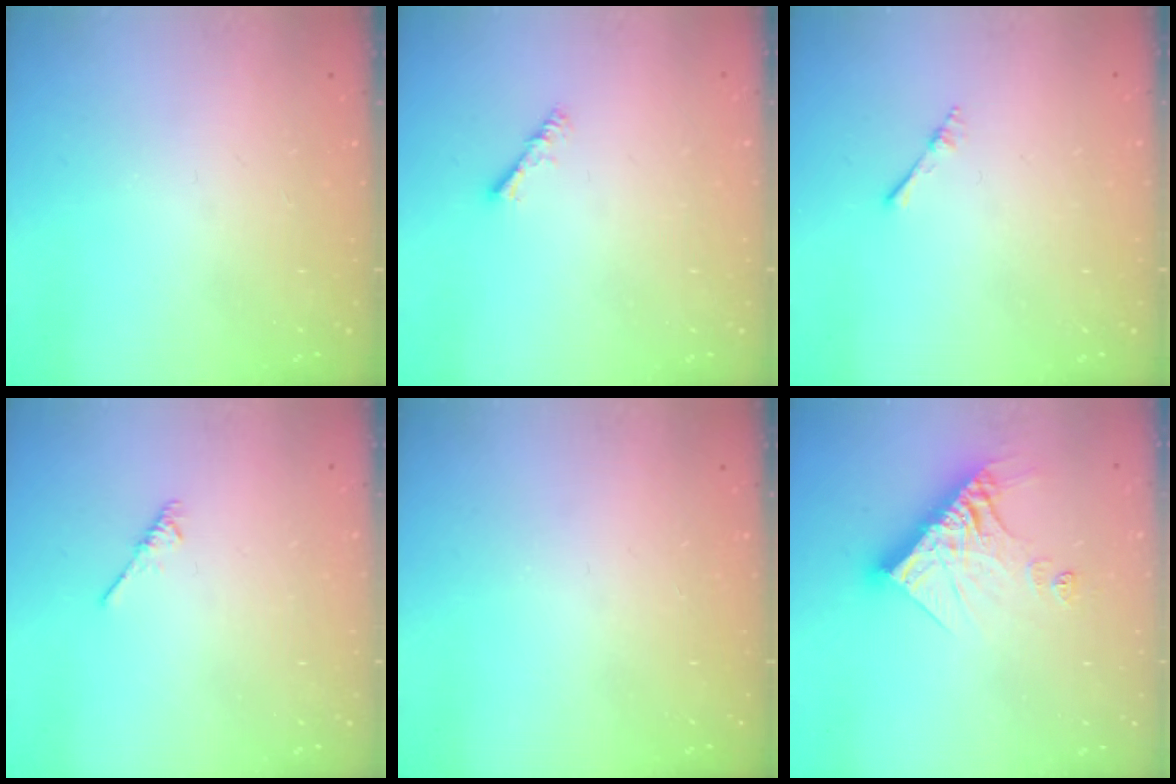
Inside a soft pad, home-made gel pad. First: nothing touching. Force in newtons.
{"total": 2.4, "press": 2.4, "slide": 0.3}
{"total": 2.2, "press": 2.2, "slide": 0.3}
{"total": 1.9, "press": 1.8, "slide": 0.5}
{"total": 0.0}
{"total": 14.4, "press": 14.3, "slide": 1.5}